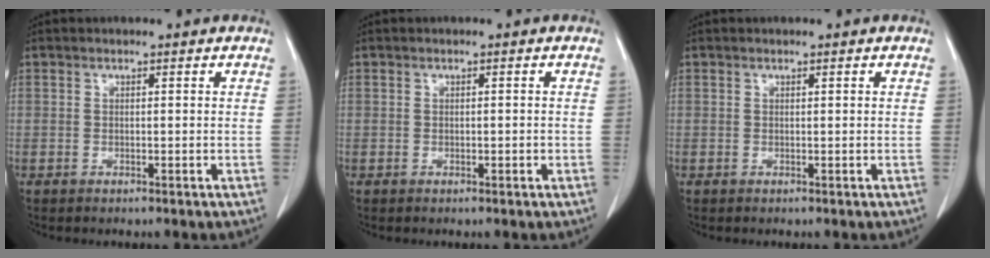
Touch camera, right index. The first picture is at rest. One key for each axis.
{"total": 0.9, "fx": -0.1, "fy": 0.4, "fz": 0.8, "tx": -0.015, "ty": 0.002, "tz": 0.000}
{"total": 0.0}